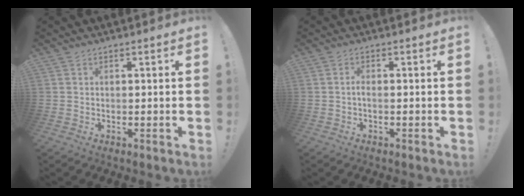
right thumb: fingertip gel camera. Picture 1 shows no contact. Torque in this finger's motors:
{"motor_torque": [0.03, -0.10, -0.31, 0.50, 0.02]}